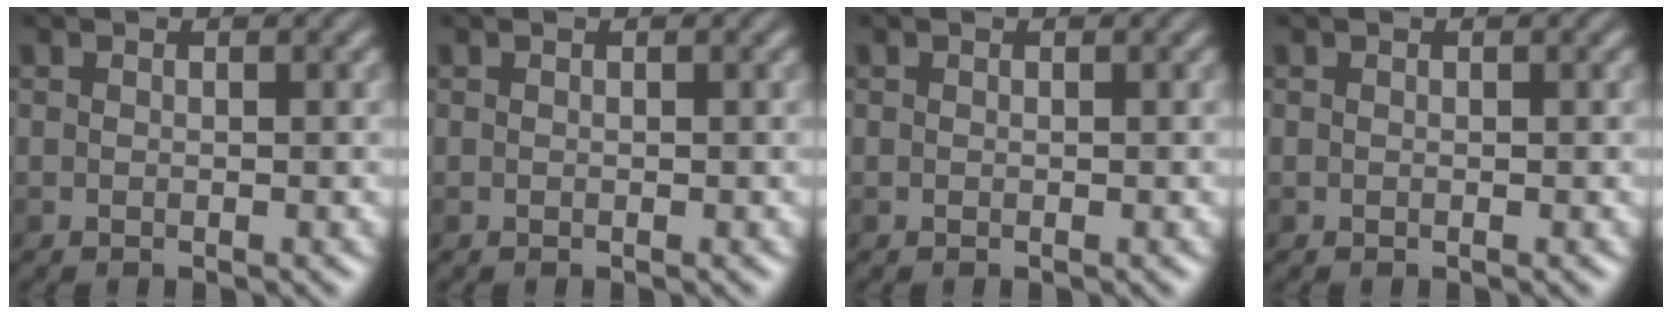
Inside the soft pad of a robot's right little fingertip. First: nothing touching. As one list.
[{"total": 0.0}, {"total": 0.0}, {"total": 0.0}]